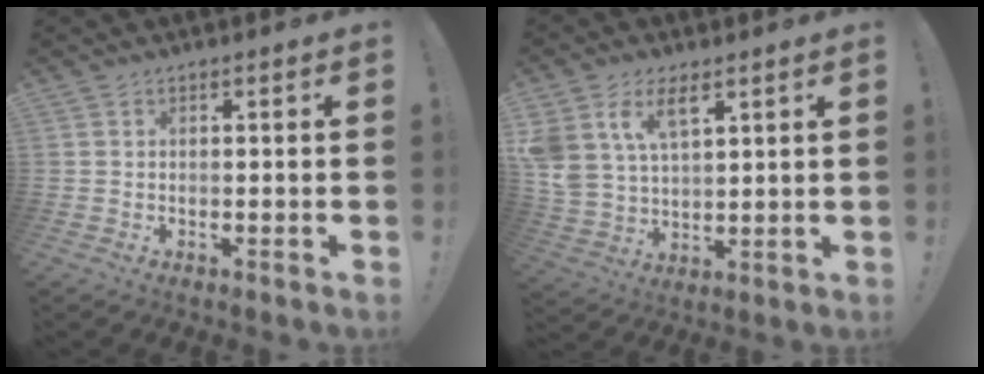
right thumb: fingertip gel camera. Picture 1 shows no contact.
{"total": 10.8, "force": [6.2, 6.1, 6.5], "torque": [-0.124, -0.024, 0.120]}